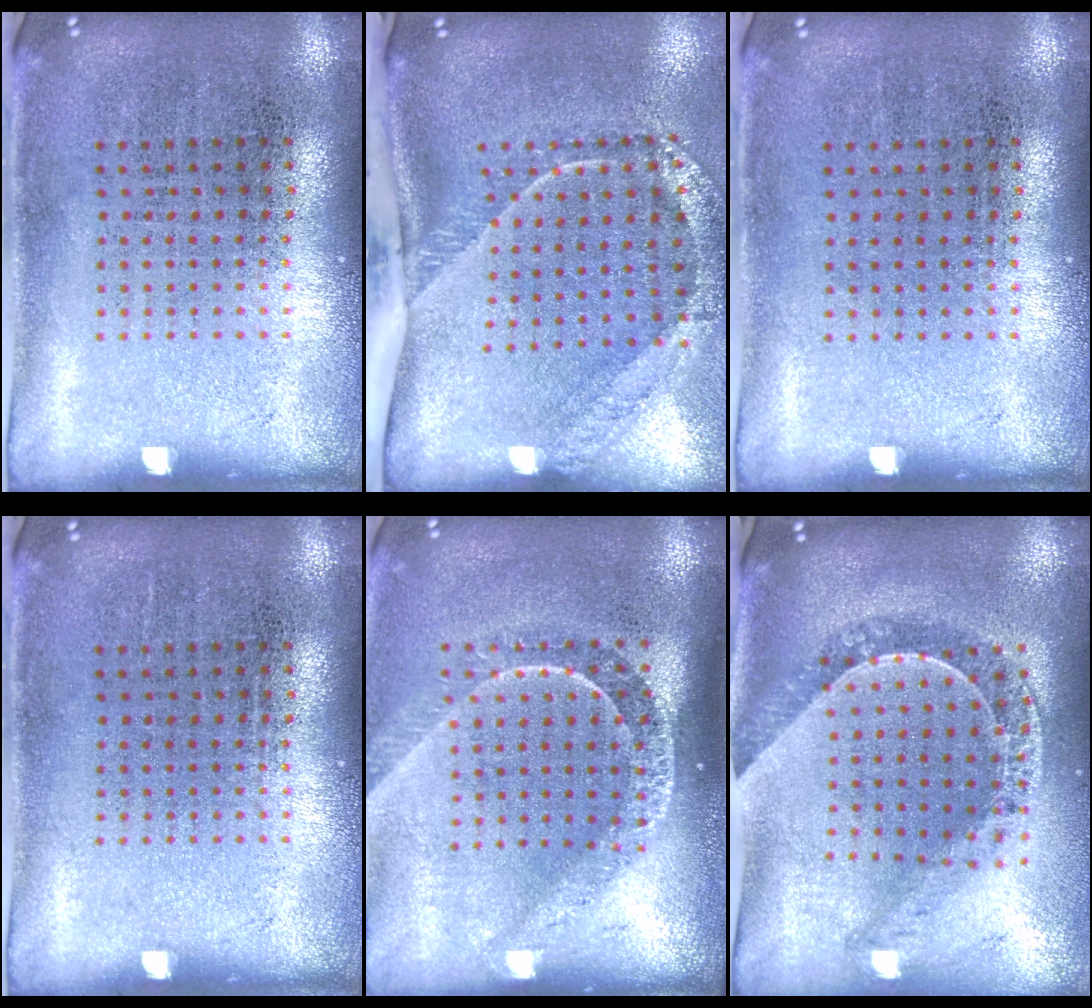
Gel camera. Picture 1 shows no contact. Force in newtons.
{"total": 2.7, "press": 1.8, "slide": 2.0}
{"total": 0.0}
{"total": 0.0}
{"total": 2.1, "press": 1.6, "slide": 1.3}
{"total": 1.1, "press": 1.1, "slide": 0.3}